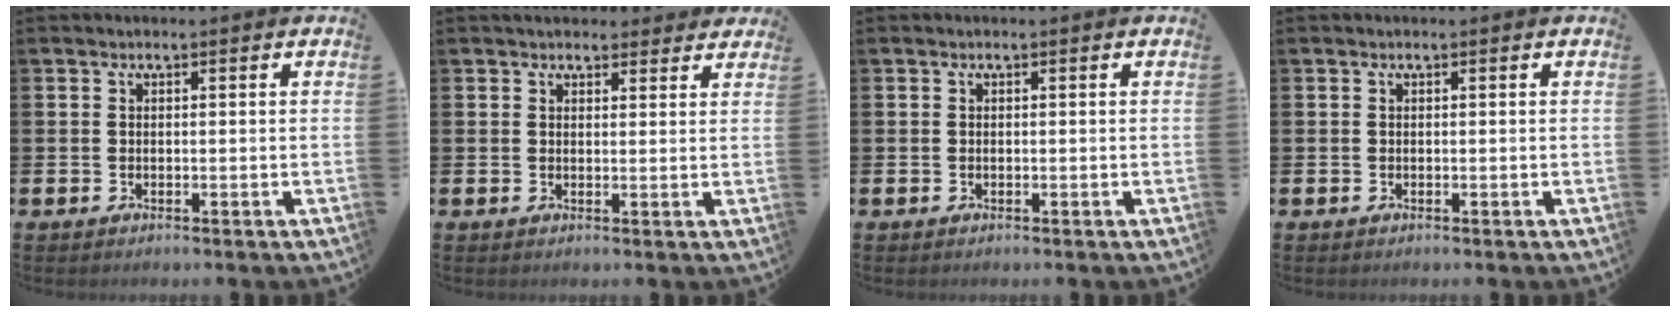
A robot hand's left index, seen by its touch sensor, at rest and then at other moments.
{"total": 2.7, "force": [2.6, 0.9, 0.0], "torque": [0.003, -0.011, 0.046]}
{"total": 0.0}
{"total": 0.0}